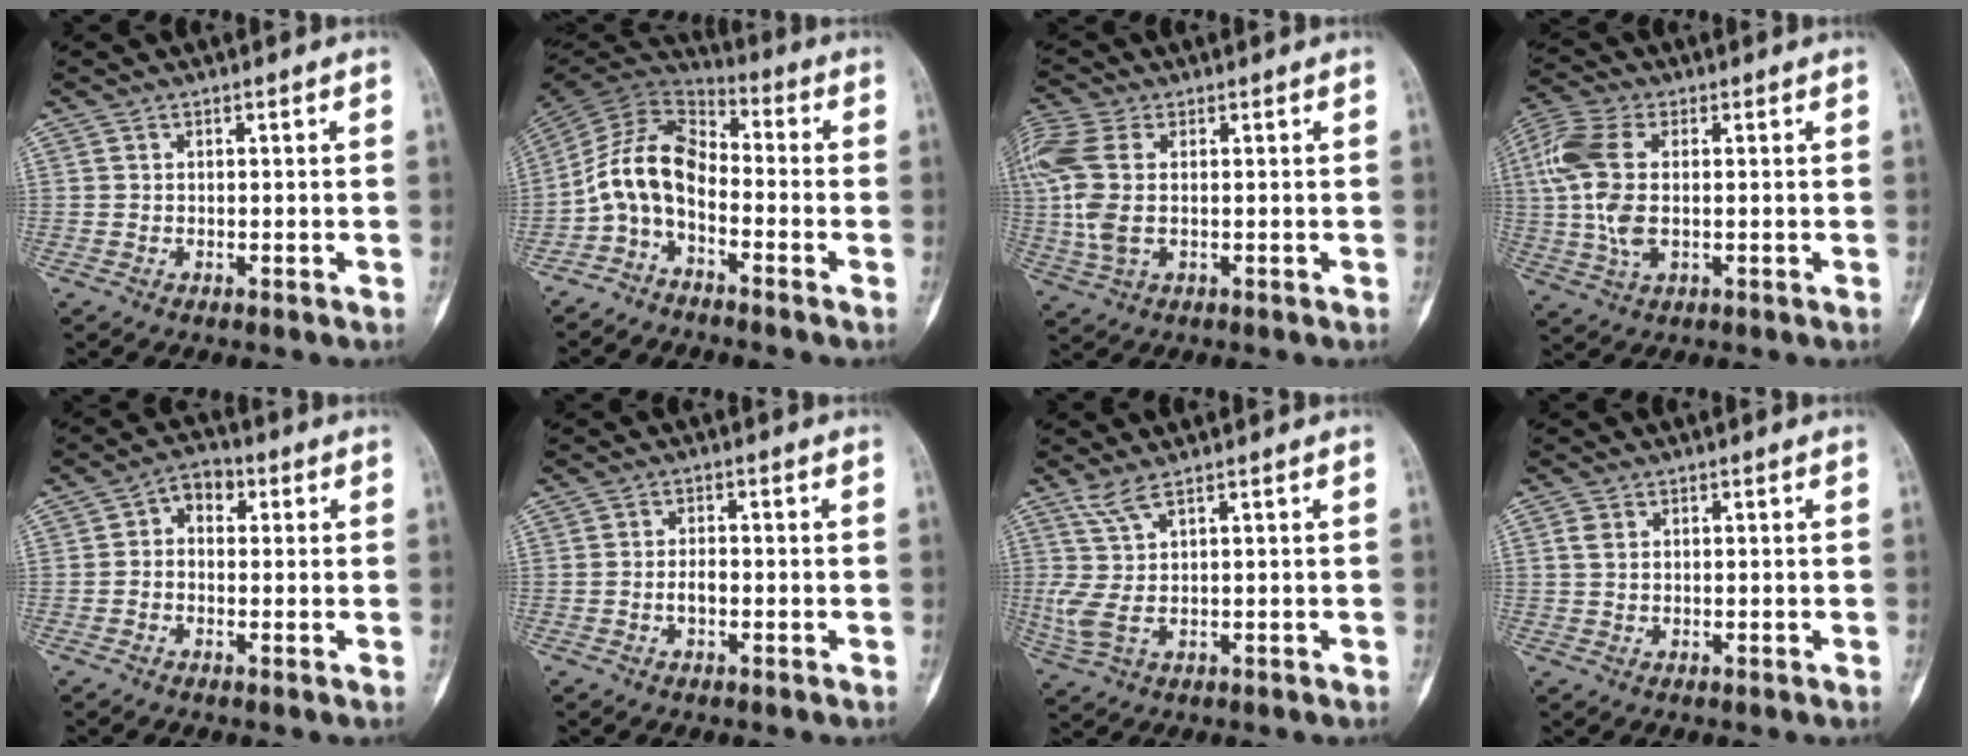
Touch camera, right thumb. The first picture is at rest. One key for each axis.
{"total": 10.3, "fx": -3.5, "fy": 6.1, "fz": 7.5, "tx": -0.140, "ty": 0.068, "tz": -0.081}
{"total": 10.6, "fx": 1.1, "fy": 5.9, "fz": 8.7, "tx": -0.239, "ty": 0.010, "tz": 0.025}
{"total": 11.8, "fx": 1.1, "fy": 6.4, "fz": 9.8, "tx": -0.242, "ty": 0.010, "tz": 0.019}
{"total": 4.7, "fx": 0.8, "fy": 3.4, "fz": 3.1, "tx": -0.028, "ty": 0.015, "tz": 0.000}
{"total": 1.6, "fx": -0.6, "fy": 1.0, "fz": 1.1, "tx": -0.016, "ty": 0.004, "tz": -0.012}
{"total": 4.9, "fx": 2.1, "fy": 0.9, "fz": 4.3, "tx": -0.123, "ty": -0.006, "tz": 0.057}
{"total": 2.0, "fx": 0.7, "fy": 1.4, "fz": 1.3, "tx": -0.027, "ty": 0.003, "tz": 0.018}